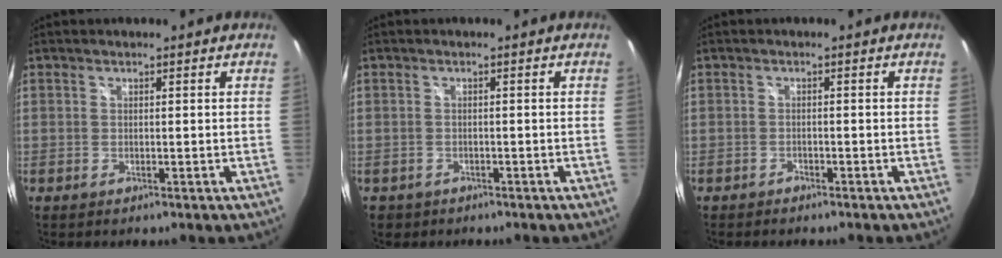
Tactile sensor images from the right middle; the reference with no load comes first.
{"total": 2.3, "force": [-1.3, 1.8, 0.6], "torque": [-0.020, -0.004, -0.017]}
{"total": 1.6, "force": [-1.5, 0.5, 0.3], "torque": [-0.015, -0.005, -0.024]}